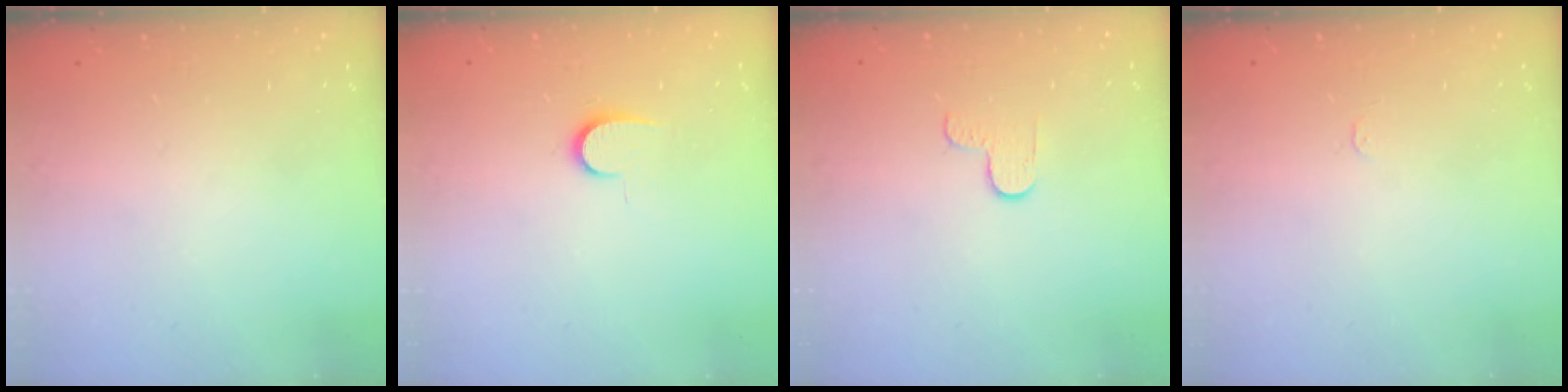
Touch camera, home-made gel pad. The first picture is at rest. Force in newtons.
{"total": 6.7, "press": 6.6, "slide": 0.7}
{"total": 2.7, "press": 2.6, "slide": 0.4}
{"total": 2.4, "press": 2.4, "slide": 0.3}